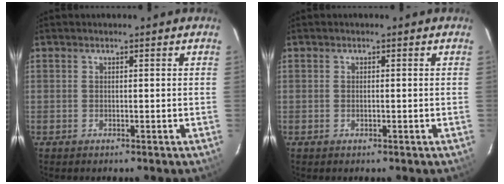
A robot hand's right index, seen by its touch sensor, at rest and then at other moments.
{"total": 0.5, "force": [-0.1, 0.2, 0.5], "torque": [-0.010, 0.001, -0.002]}